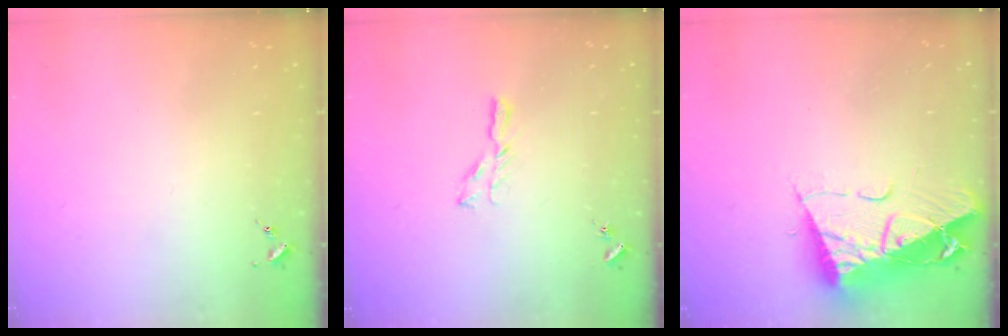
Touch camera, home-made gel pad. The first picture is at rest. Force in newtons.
{"total": 5.1, "press": 5.1, "slide": 0.5}
{"total": 13.6, "press": 13.6, "slide": 1.1}